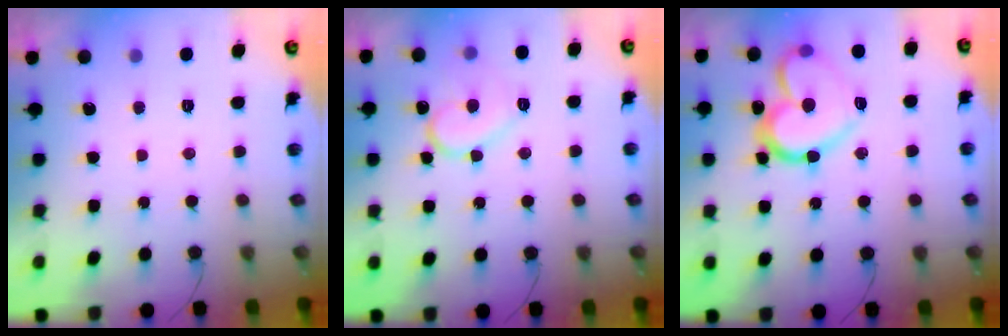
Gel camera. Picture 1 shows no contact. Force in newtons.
{"total": 11.7, "press": 11.6, "slide": 0.9}
{"total": 18.9, "press": 18.8, "slide": 1.2}